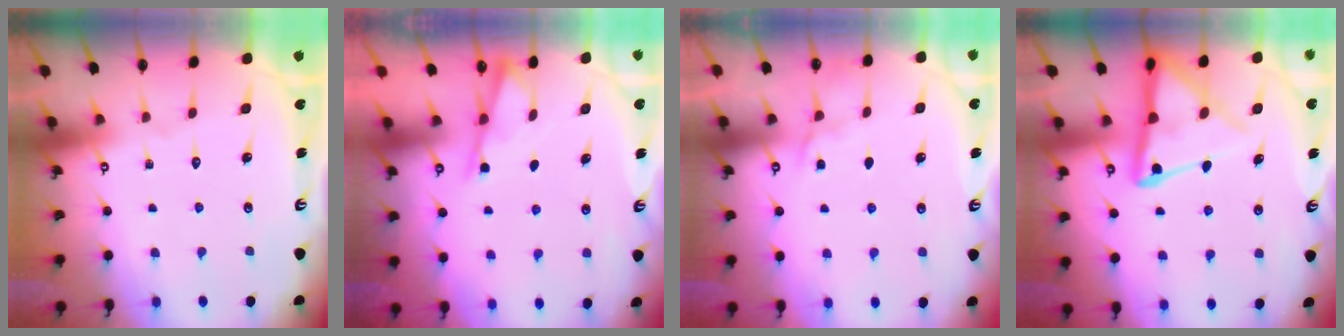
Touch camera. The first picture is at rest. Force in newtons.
{"total": 2.4, "press": 2.4, "slide": 0.4}
{"total": 4.2, "press": 4.2, "slide": 0.6}
{"total": 11.4, "press": 11.3, "slide": 1.2}